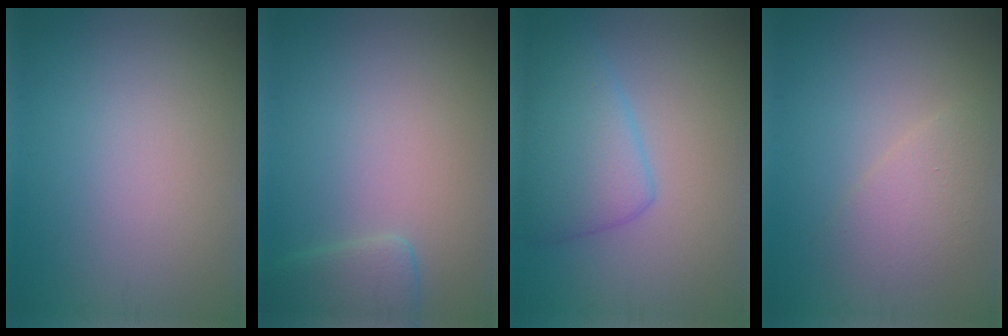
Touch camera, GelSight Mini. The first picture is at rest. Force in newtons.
{"total": 2.4, "press": 2.4, "slide": 0.2}
{"total": 4.9, "press": 4.9, "slide": 0.2}
{"total": 2.4, "press": 2.3, "slide": 0.2}